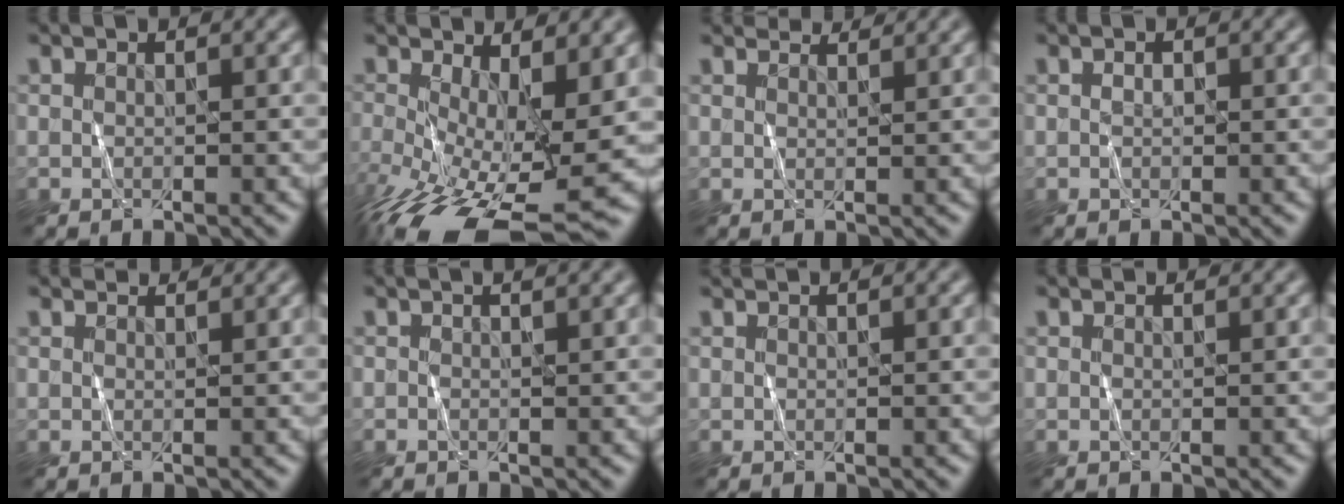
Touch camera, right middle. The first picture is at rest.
{"total": 11.6, "force": [-3.9, 4.6, 9.9], "torque": [-0.189, -0.035, -0.058]}
{"total": 3.5, "force": [3.3, 0.5, 0.8], "torque": [-0.012, 0.002, 0.035]}
{"total": 0.5, "force": [0.0, 0.4, 0.4], "torque": [-0.009, 0.003, 0.000]}
{"total": 2.3, "force": [2.2, 0.3, 0.4], "torque": [-0.009, 0.005, 0.023]}
{"total": 2.9, "force": [1.9, 1.3, 1.7], "torque": [-0.016, 0.017, 0.002]}
{"total": 0.9, "force": [0.8, 0.2, 0.2], "torque": [-0.004, 0.001, 0.005]}
{"total": 1.1, "force": [1.1, 0.1, 0.1], "torque": [-0.006, 0.002, 0.007]}